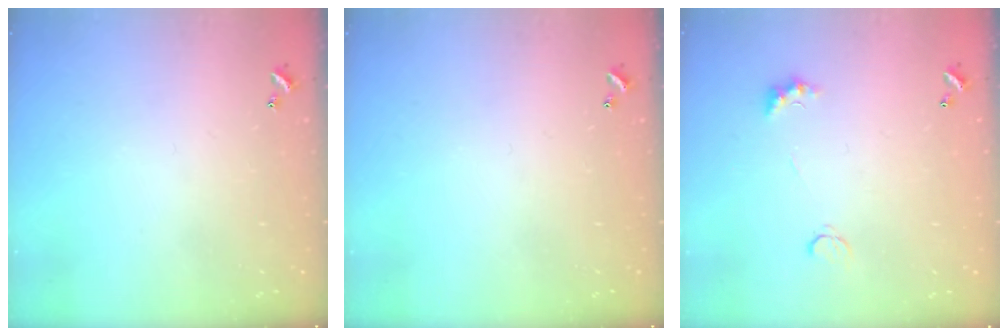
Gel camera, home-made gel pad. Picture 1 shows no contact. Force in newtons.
{"total": 0.0}
{"total": 4.0, "press": 3.9, "slide": 0.8}